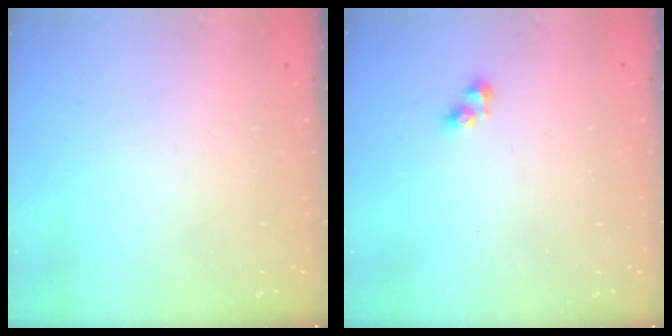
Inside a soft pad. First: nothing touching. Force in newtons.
{"total": 2.8, "press": 2.8, "slide": 0.4}